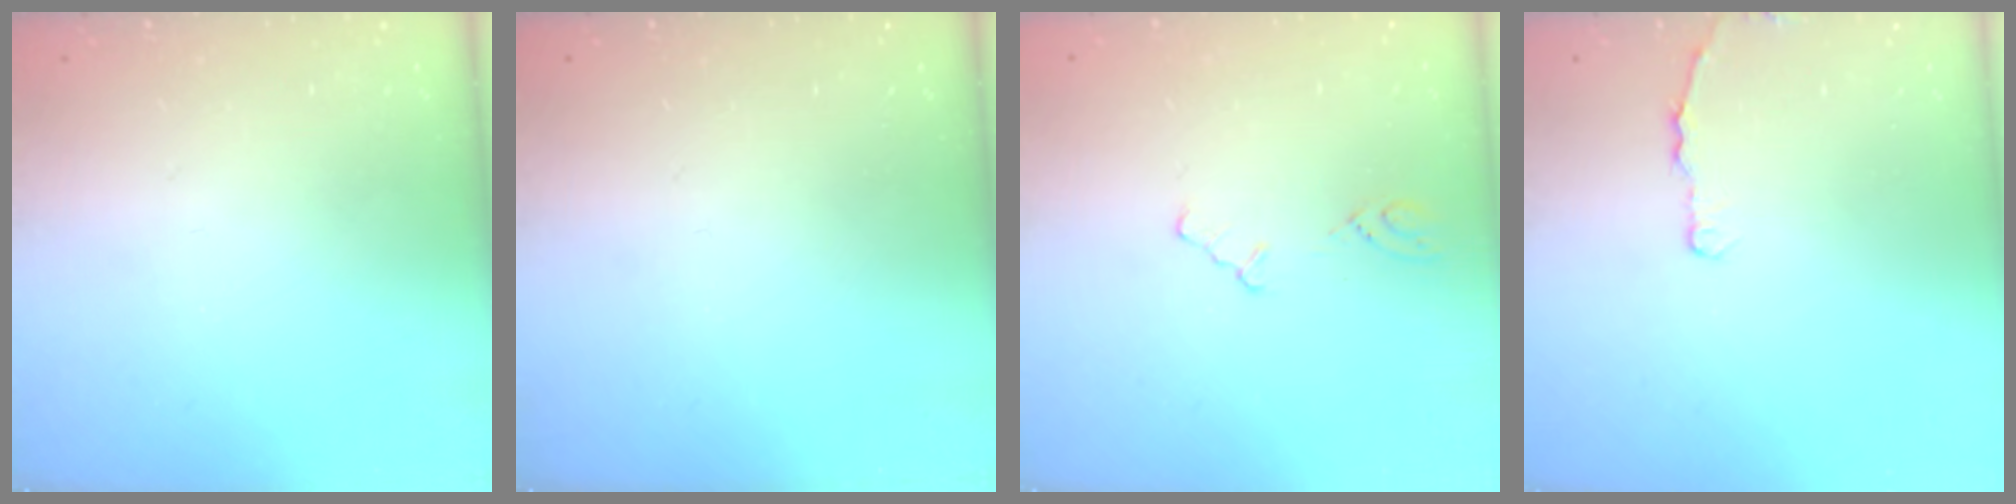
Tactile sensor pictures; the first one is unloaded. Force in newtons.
{"total": 0.0}
{"total": 3.1, "press": 3.1, "slide": 0.4}
{"total": 2.3, "press": 2.3, "slide": 0.4}